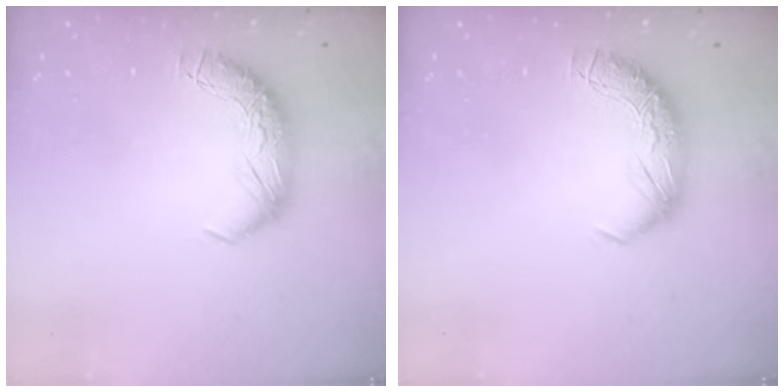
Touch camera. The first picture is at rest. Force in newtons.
{"total": 0.0}